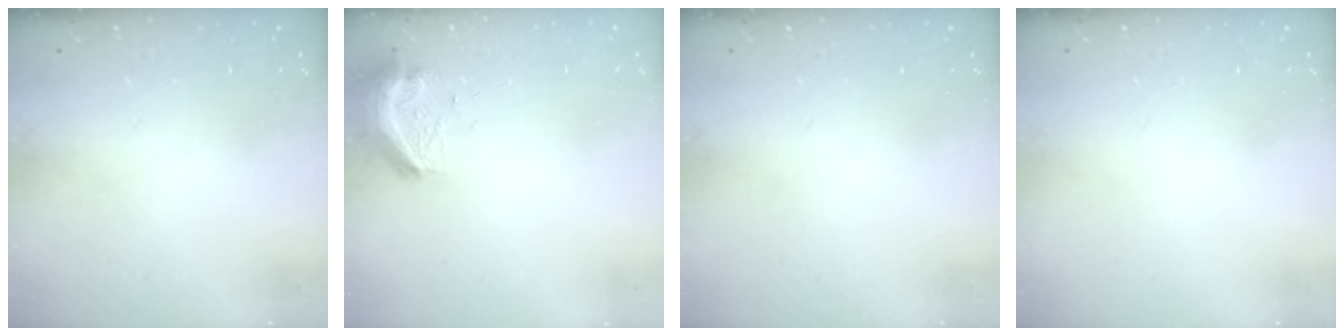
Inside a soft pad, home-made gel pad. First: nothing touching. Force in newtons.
{"total": 10.1, "press": 10.1, "slide": 0.9}
{"total": 0.0}
{"total": 0.0}